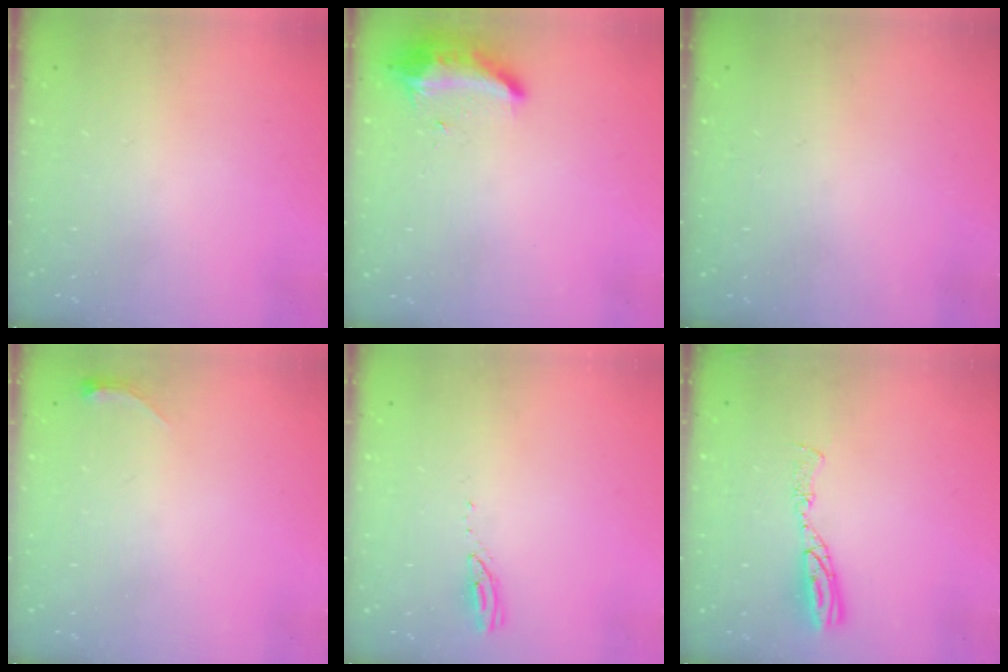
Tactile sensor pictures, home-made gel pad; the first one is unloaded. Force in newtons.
{"total": 9.3, "press": 9.3, "slide": 0.8}
{"total": 0.0}
{"total": 3.3, "press": 3.2, "slide": 0.7}
{"total": 2.8, "press": 2.8, "slide": 0.4}
{"total": 7.7, "press": 7.7, "slide": 0.8}